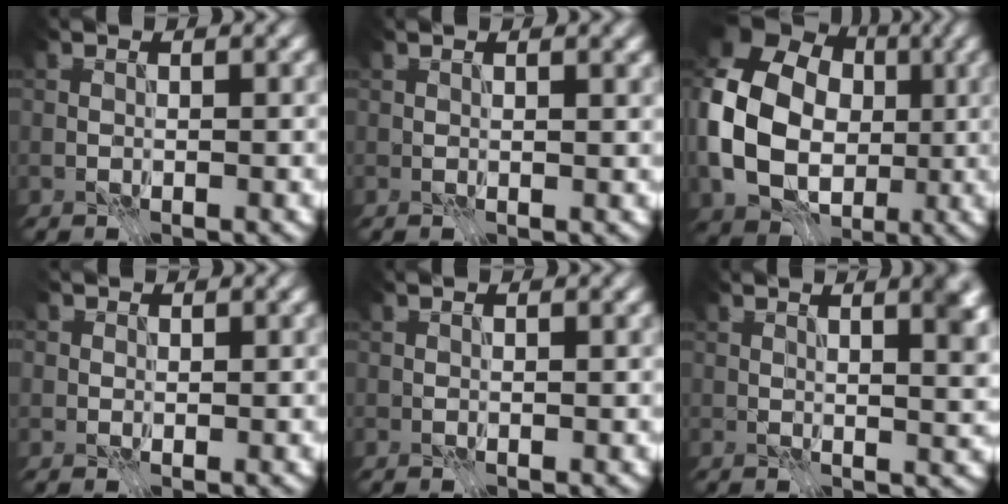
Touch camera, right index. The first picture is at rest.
{"total": 0.9, "force": [0.5, 0.2, 0.7], "torque": [-0.011, 0.000, 0.012]}
{"total": 13.1, "force": [-0.8, 10.1, 8.2], "torque": [-0.180, -0.001, -0.021]}
{"total": 1.6, "force": [0.9, 1.3, 0.4], "torque": [0.000, 0.003, 0.012]}
{"total": 0.0}
{"total": 3.8, "force": [1.9, 0.7, 3.2], "torque": [-0.036, 0.002, 0.031]}